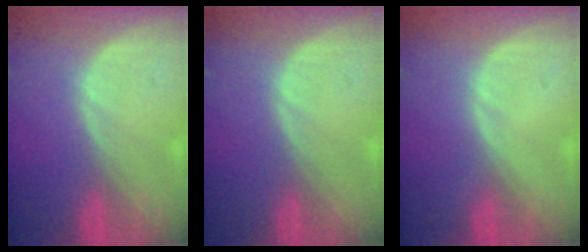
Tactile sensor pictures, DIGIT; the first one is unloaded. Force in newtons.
{"total": 0.0}
{"total": 0.0}